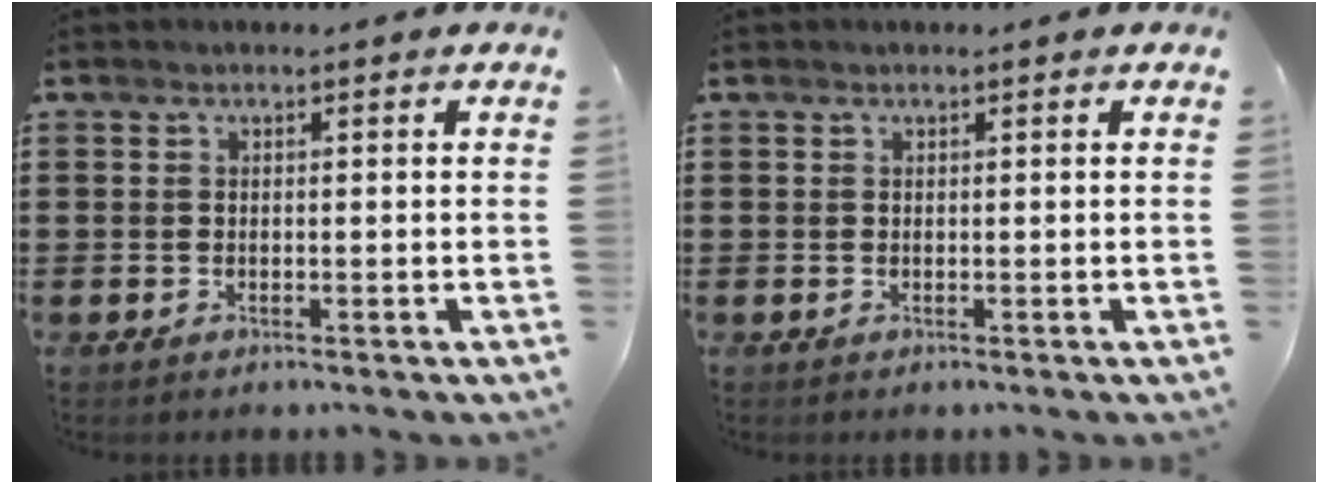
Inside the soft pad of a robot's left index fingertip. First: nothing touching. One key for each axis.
{"total": 0.0}